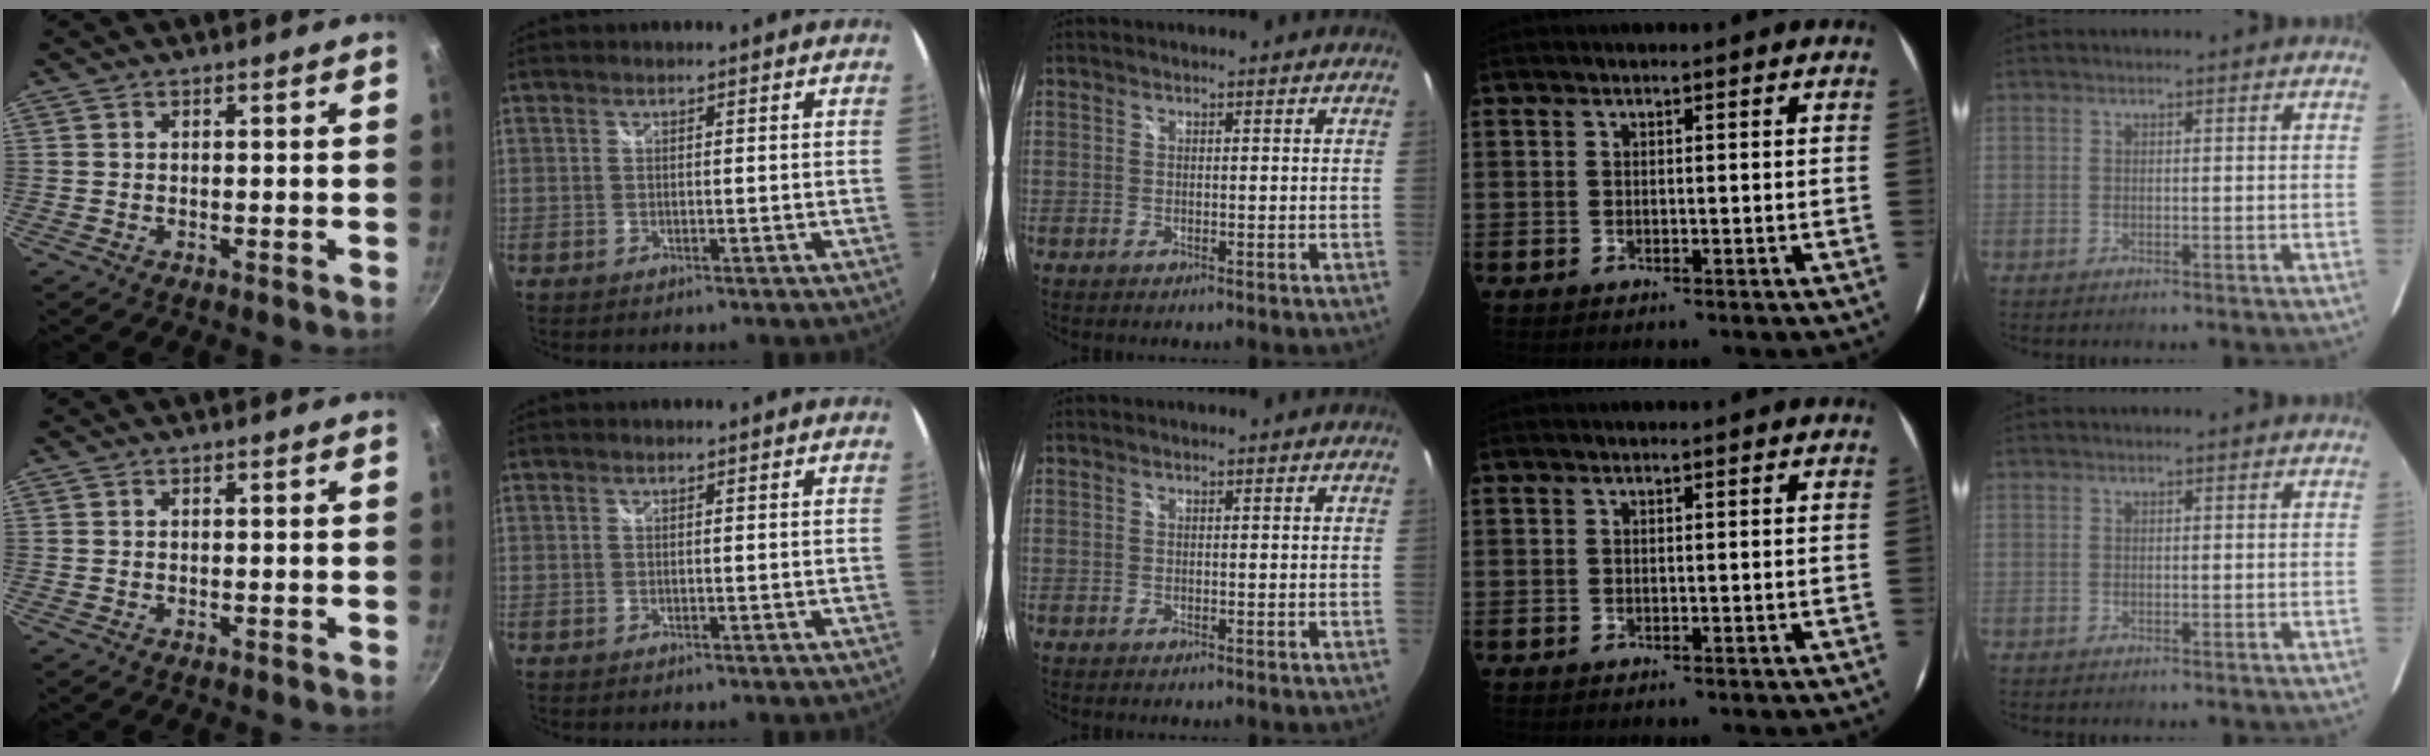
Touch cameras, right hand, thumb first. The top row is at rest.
{}